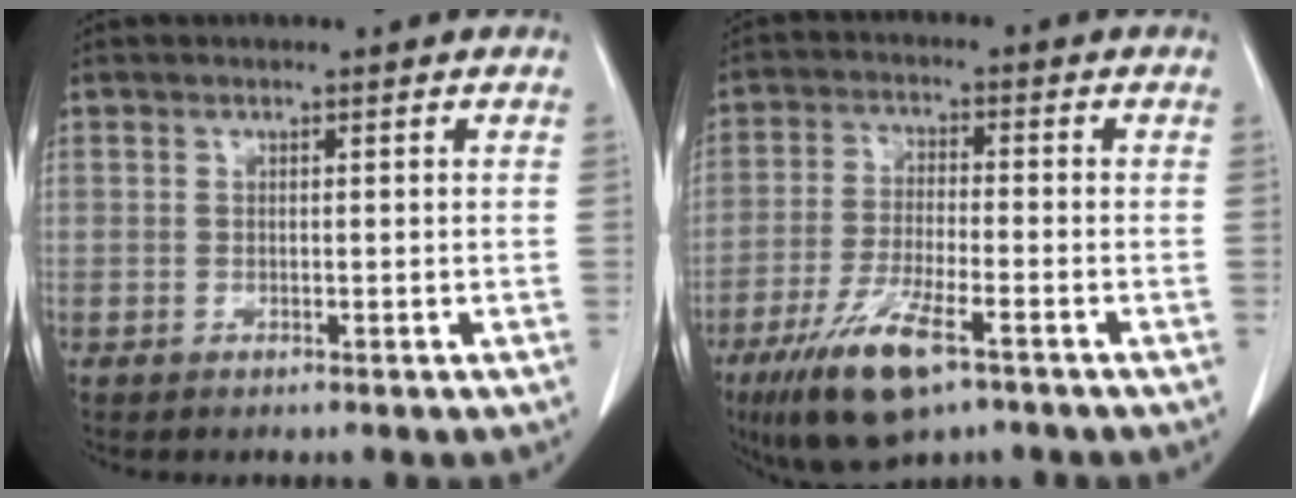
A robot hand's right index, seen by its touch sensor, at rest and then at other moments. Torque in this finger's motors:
{"motor_torque": [1.30, -0.83, 0.52, 0.17]}